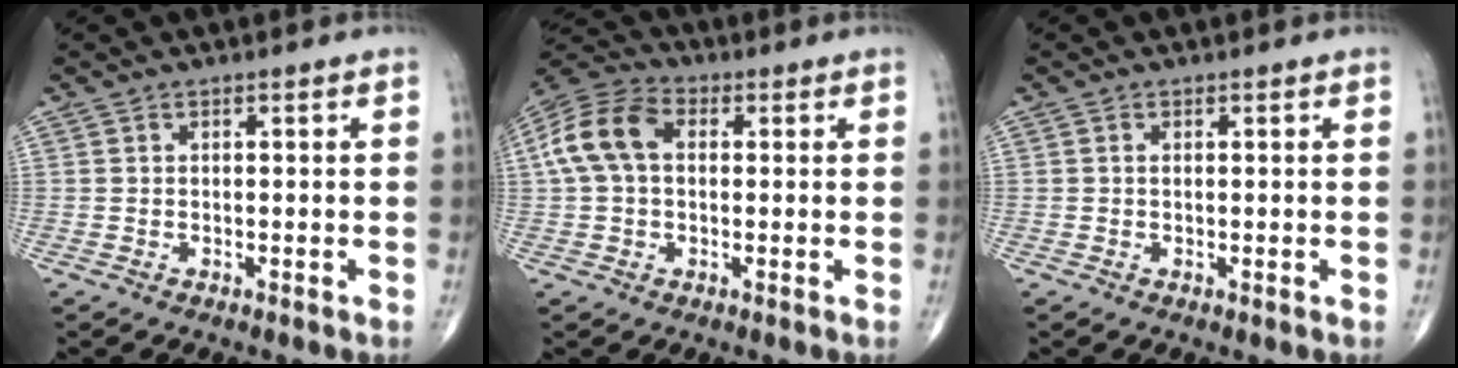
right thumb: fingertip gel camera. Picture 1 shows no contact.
{"total": 11.3, "force": [1.5, 7.7, 8.2], "torque": [-0.168, 0.034, 0.020]}
{"total": 0.6, "force": [0.1, 0.3, 0.5], "torque": [-0.012, -0.001, 0.001]}